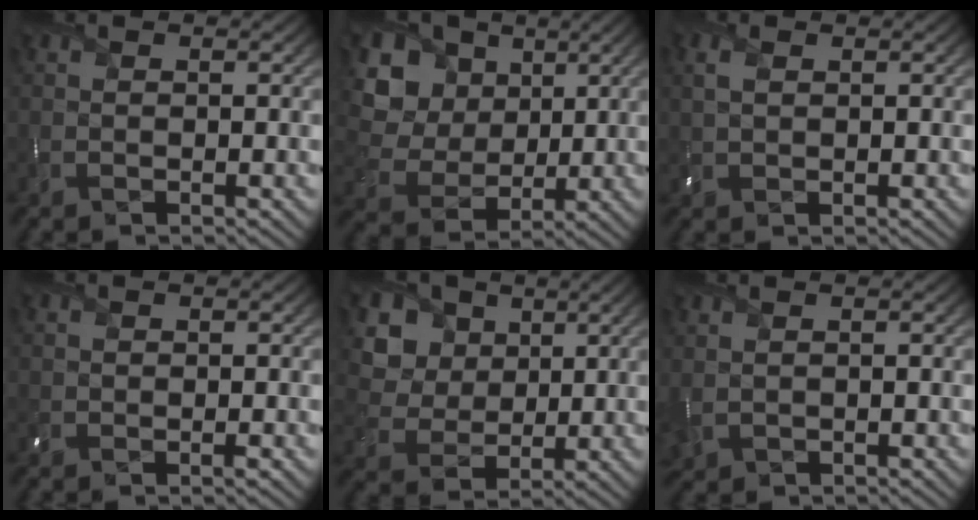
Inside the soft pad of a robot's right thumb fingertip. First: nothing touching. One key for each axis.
{"total": 11.4, "fx": 4.0, "fy": 9.1, "fz": 5.6, "tx": -0.184, "ty": 0.025, "tz": 0.081}
{"total": 2.3, "fx": 0.9, "fy": 1.3, "fz": 1.6, "tx": -0.048, "ty": 0.005, "tz": 0.019}
{"total": 1.1, "fx": -0.1, "fy": 0.7, "fz": 0.9, "tx": -0.021, "ty": -0.004, "tz": 0.000}
{"total": 8.2, "fx": 3.6, "fy": 6.5, "fz": 3.6, "tx": -0.129, "ty": -0.007, "tz": 0.074}
{"total": 1.6, "fx": 0.5, "fy": 1.0, "fz": 1.2, "tx": -0.041, "ty": 0.000, "tz": 0.015}